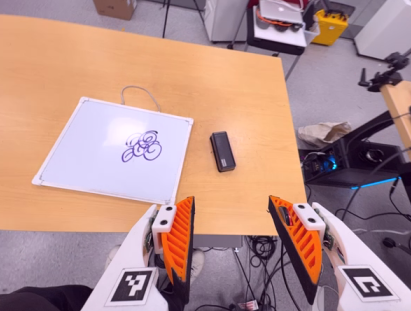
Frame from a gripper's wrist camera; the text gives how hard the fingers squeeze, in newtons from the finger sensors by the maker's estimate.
{"total": 0.0}